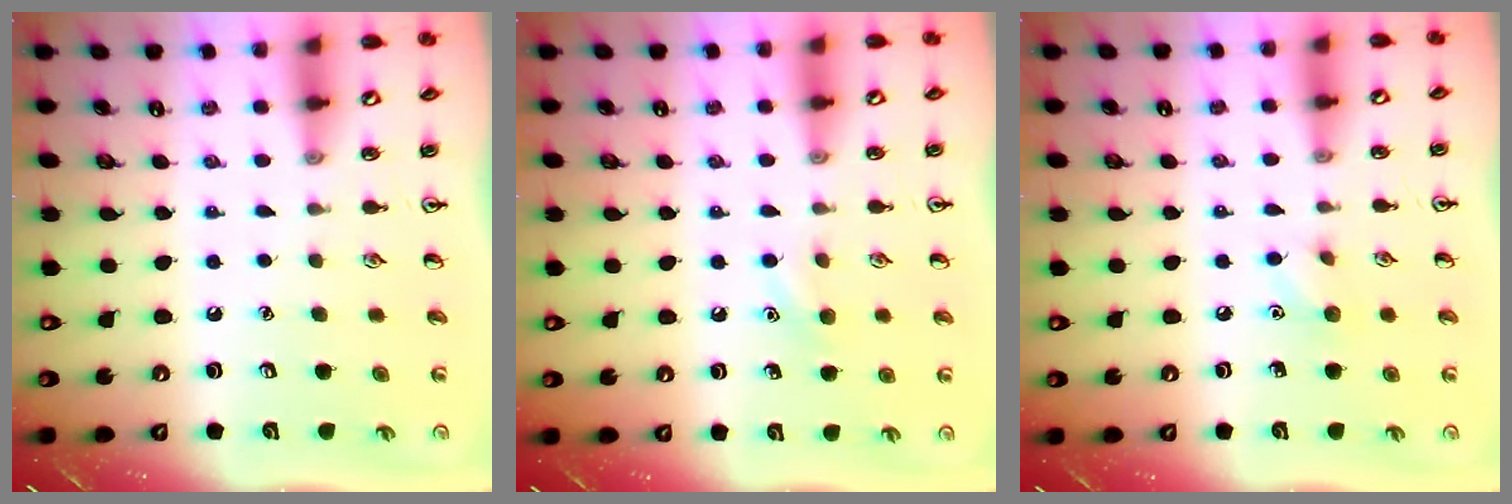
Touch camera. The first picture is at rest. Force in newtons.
{"total": 6.0, "press": 5.7, "slide": 1.8}
{"total": 5.7, "press": 5.5, "slide": 1.7}